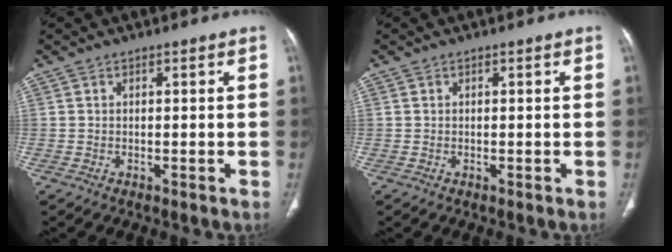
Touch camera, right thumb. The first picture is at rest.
{"total": 0.0}